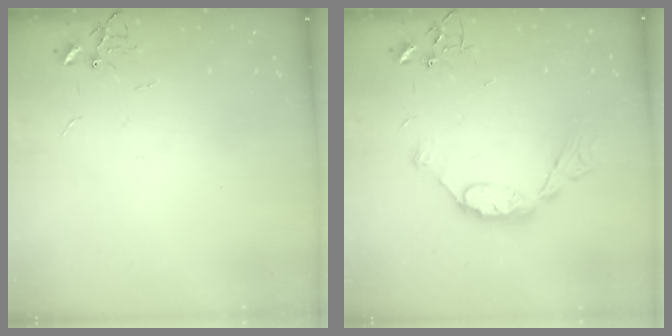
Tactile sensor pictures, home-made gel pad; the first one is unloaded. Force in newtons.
{"total": 11.0, "press": 11.0, "slide": 0.9}